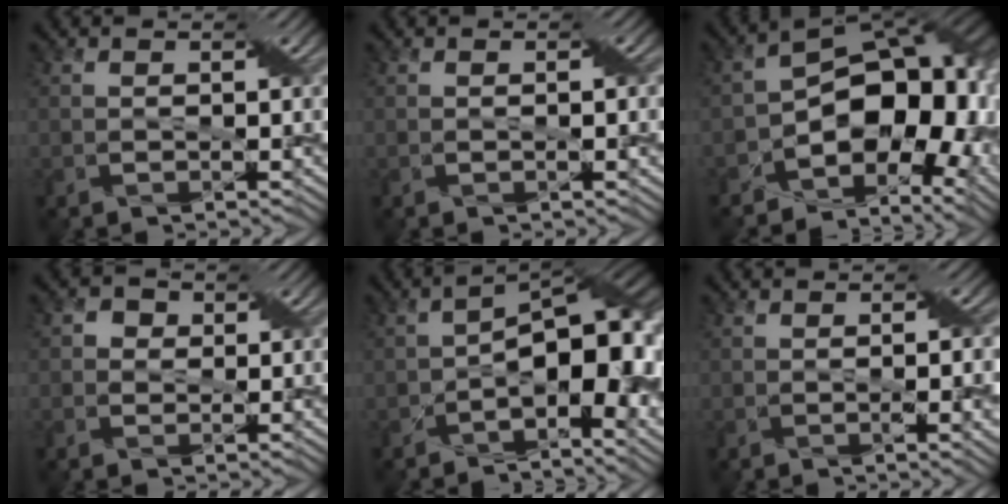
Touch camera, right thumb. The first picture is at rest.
{"total": 1.1, "force": [0.0, 0.1, 1.1], "torque": [-0.018, 0.003, 0.000]}
{"total": 14.3, "force": [-5.2, 8.9, 9.9], "torque": [-0.118, -0.008, -0.094]}
{"total": 1.9, "force": [0.2, 1.8, 0.5], "torque": [-0.010, 0.006, -0.003]}
{"total": 13.4, "force": [-2.8, 6.3, 11.5], "torque": [-0.155, -0.012, -0.039]}
{"total": 3.7, "force": [-0.4, 0.8, 3.5], "torque": [-0.054, 0.001, -0.002]}